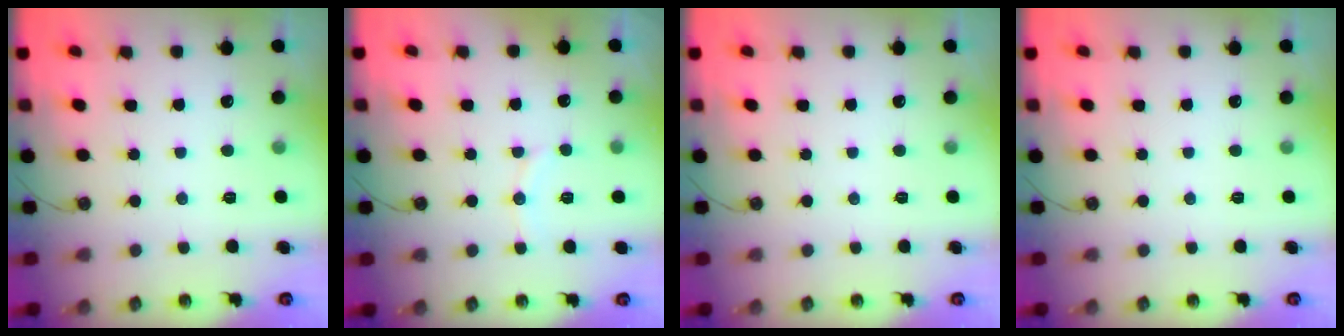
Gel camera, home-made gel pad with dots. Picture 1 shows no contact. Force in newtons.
{"total": 5.9, "press": 5.8, "slide": 1.2}
{"total": 0.0}
{"total": 0.0}